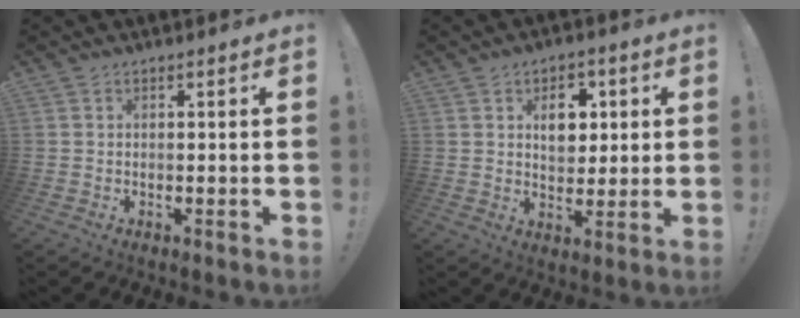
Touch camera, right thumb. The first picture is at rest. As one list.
[{"total": 9.0, "force": [3.0, 6.6, 5.2], "torque": [-0.063, -0.003, 0.052]}]